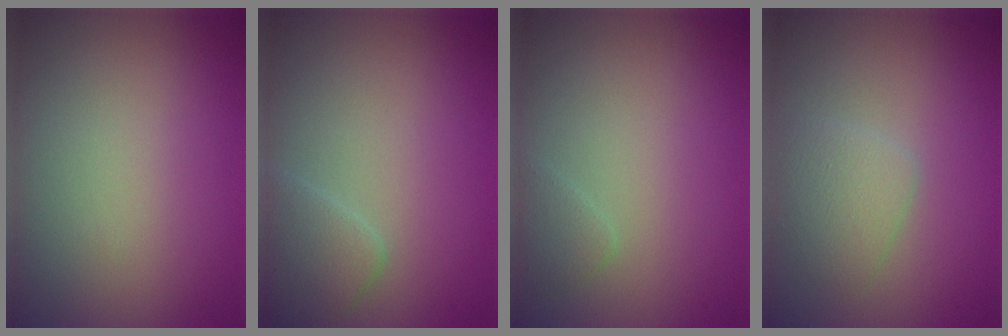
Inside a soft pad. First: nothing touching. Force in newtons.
{"total": 2.5, "press": 2.5, "slide": 0.2}
{"total": 1.1, "press": 1.1, "slide": 0.0}
{"total": 2.2, "press": 2.2, "slide": 0.1}